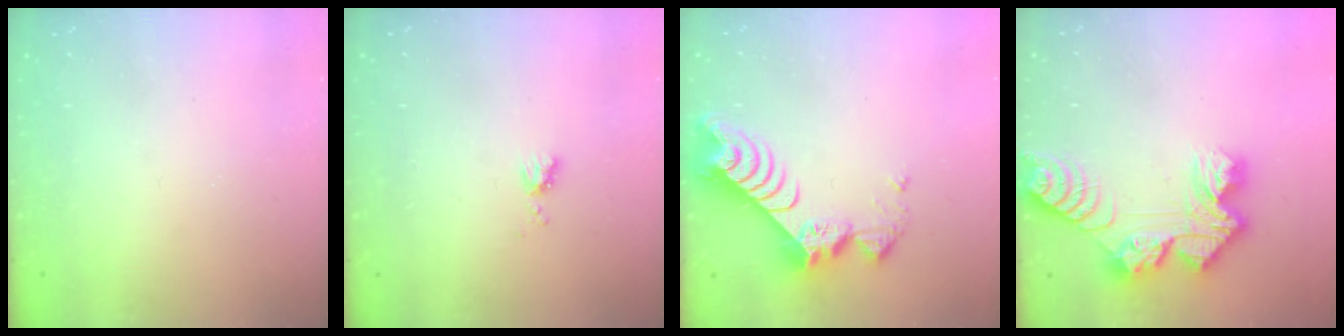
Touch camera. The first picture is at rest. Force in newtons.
{"total": 3.9, "press": 3.9, "slide": 0.6}
{"total": 10.7, "press": 10.7, "slide": 0.9}
{"total": 13.7, "press": 13.7, "slide": 1.1}